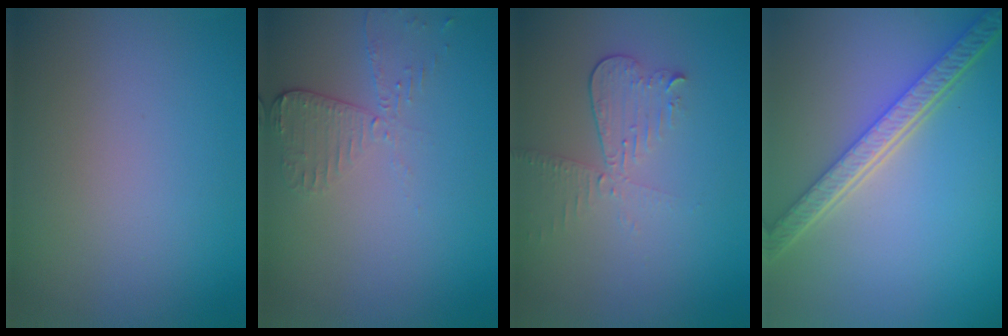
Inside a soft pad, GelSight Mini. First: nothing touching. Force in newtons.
{"total": 2.5, "press": 2.3, "slide": 1.2}
{"total": 3.0, "press": 2.7, "slide": 1.5}
{"total": 5.6, "press": 4.2, "slide": 3.6}